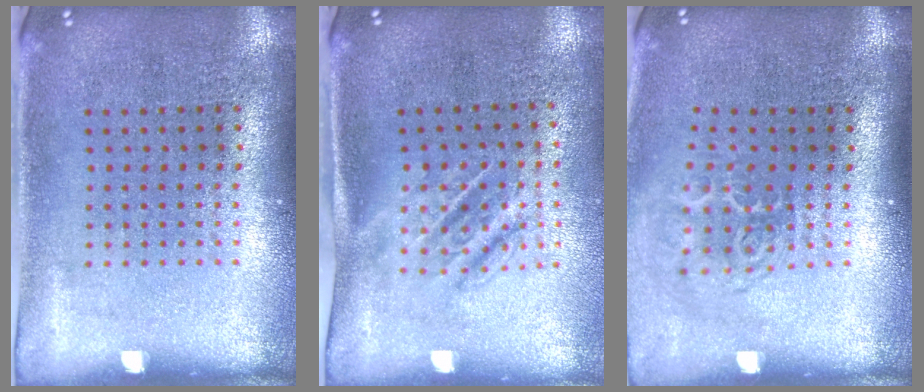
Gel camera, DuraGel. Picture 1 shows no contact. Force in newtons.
{"total": 1.7, "press": 1.3, "slide": 1.1}
{"total": 1.8, "press": 1.2, "slide": 1.4}